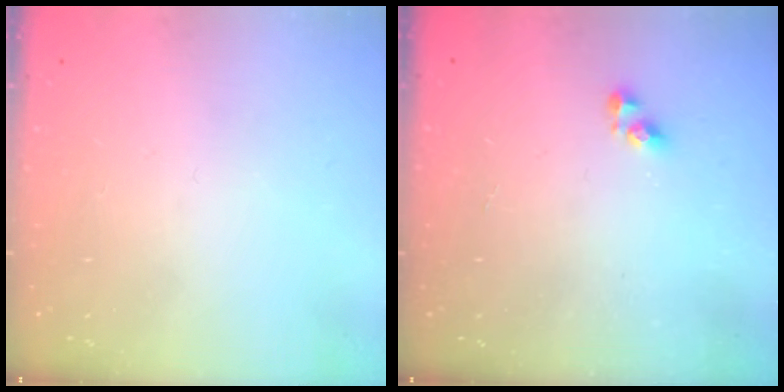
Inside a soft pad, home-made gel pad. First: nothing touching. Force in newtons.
{"total": 4.1, "press": 4.1, "slide": 0.5}